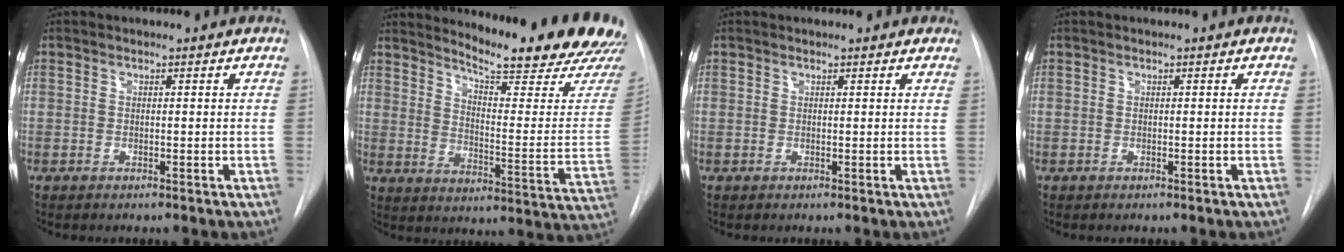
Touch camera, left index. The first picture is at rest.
{"total": 22.9, "force": [21.0, 0.7, 9.0], "torque": [-0.132, -0.118, 0.258]}
{"total": 3.1, "force": [2.7, 1.1, 0.9], "torque": [-0.009, 0.011, 0.021]}
{"total": 0.0}